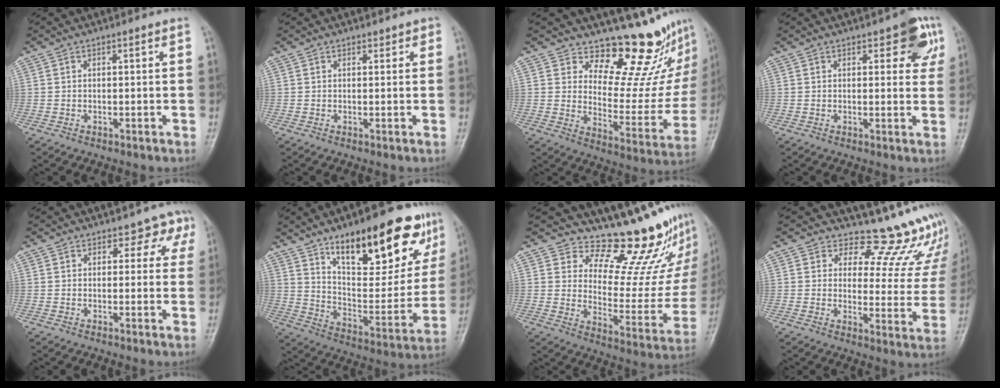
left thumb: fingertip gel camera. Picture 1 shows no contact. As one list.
[{"total": 1.4, "force": [0.9, 1.0, 0.2], "torque": [0.015, -0.004, 0.007]}, {"total": 16.9, "force": [14.6, 6.0, 6.1], "torque": [-0.023, -0.143, 0.191]}, {"total": 6.2, "force": [3.1, 3.0, 4.4], "torque": [-0.019, -0.009, 0.030]}, {"total": 4.0, "force": [2.7, 2.9, 0.7], "torque": [0.023, -0.015, 0.013]}, {"total": 25.5, "force": [15.1, 9.5, 18.3], "torque": [-0.216, -0.048, 0.239]}, {"total": 18.4, "force": [16.2, 6.0, 6.3], "torque": [-0.029, -0.151, 0.208]}, {"total": 14.1, "force": [13.1, 4.3, 2.7], "torque": [0.011, -0.135, 0.143]}]